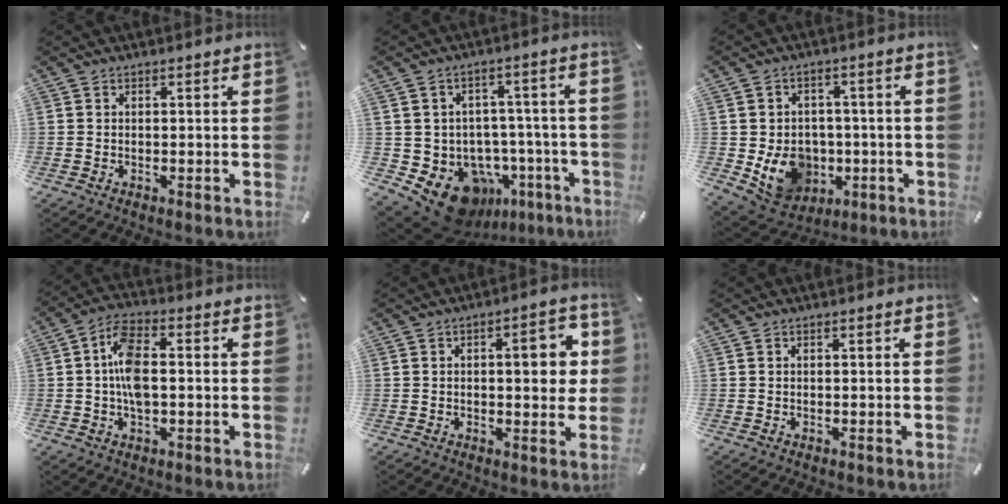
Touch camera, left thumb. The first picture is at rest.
{"total": 14.0, "force": [-7.9, 9.6, 6.5], "torque": [-0.092, 0.039, -0.120]}
{"total": 11.5, "force": [-2.3, 10.2, 4.8], "torque": [-0.096, 0.006, -0.029]}
{"total": 8.7, "force": [-0.3, 4.6, 7.4], "torque": [-0.157, 0.007, -0.007]}
{"total": 9.1, "force": [1.4, 3.8, 8.2], "torque": [-0.094, -0.008, 0.013]}
{"total": 0.0}